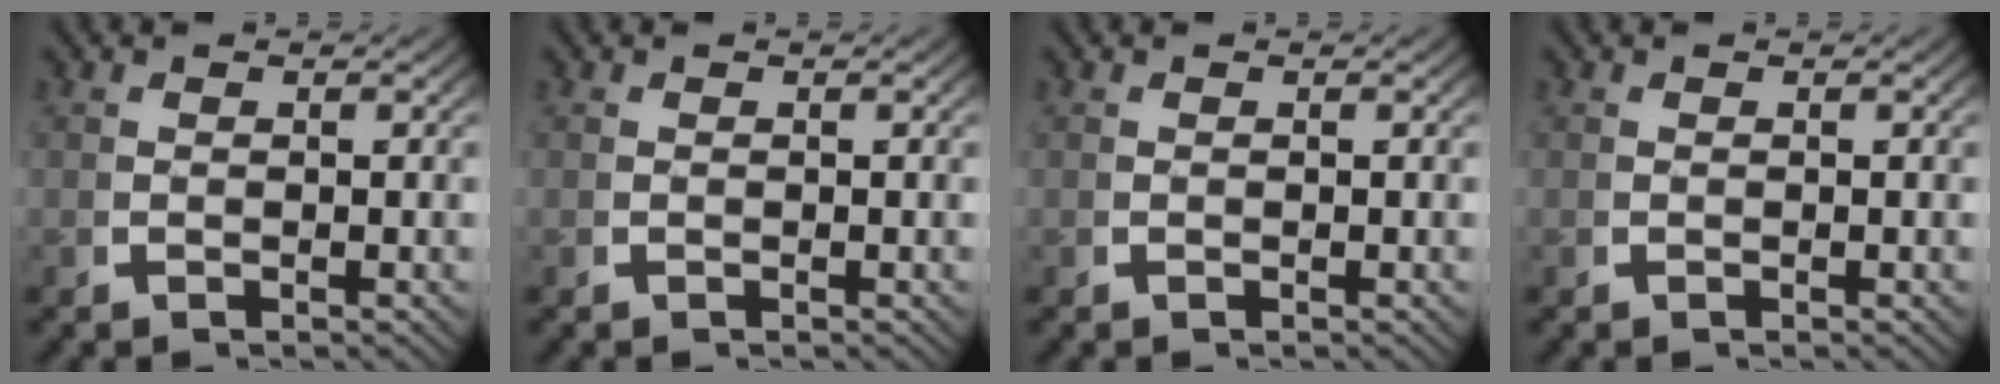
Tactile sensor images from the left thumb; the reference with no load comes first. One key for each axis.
{"total": 0.0}
{"total": 0.0}
{"total": 0.0}